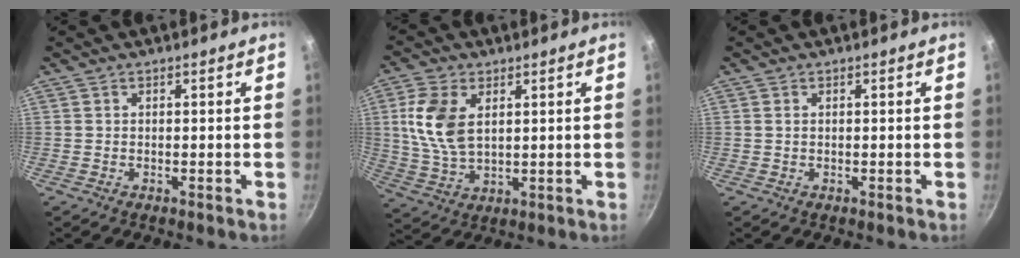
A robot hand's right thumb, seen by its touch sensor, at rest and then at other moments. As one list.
[{"total": 10.7, "force": [2.7, 6.3, 8.2], "torque": [-0.162, -0.012, 0.057]}, {"total": 0.7, "force": [0.2, 0.5, 0.5], "torque": [-0.009, 0.002, 0.002]}]